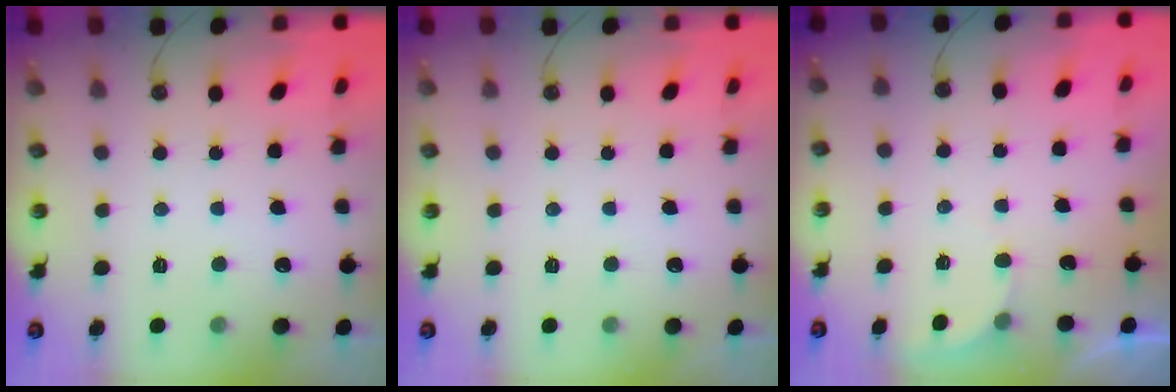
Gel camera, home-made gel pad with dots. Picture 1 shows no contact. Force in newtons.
{"total": 0.0}
{"total": 1.4, "press": 1.4, "slide": 0.1}